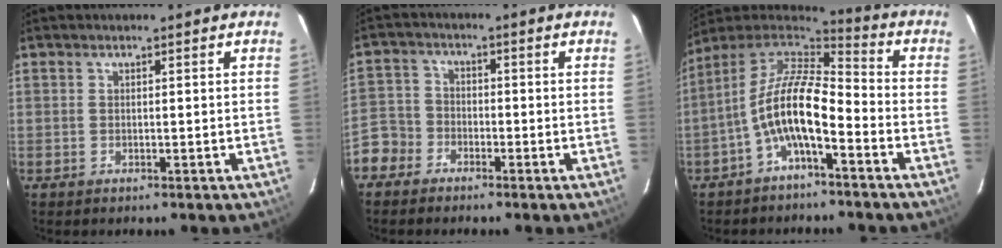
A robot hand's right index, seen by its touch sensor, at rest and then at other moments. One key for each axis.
{"total": 6.0, "fx": -3.9, "fy": 4.5, "fz": 0.6, "tx": -0.020, "ty": 0.018, "tz": -0.087}
{"total": 13.1, "fx": -5.0, "fy": 4.7, "fz": 11.1, "tx": -0.222, "ty": 0.008, "tz": -0.100}